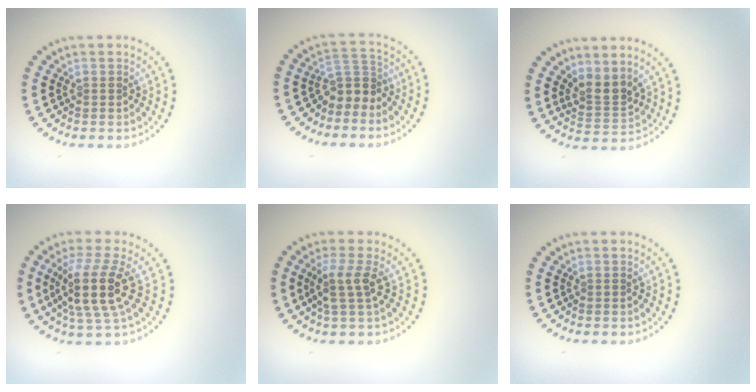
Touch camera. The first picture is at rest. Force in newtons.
{"total": 2.8, "press": 2.0, "slide": 2.0}
{"total": 2.6, "press": 1.9, "slide": 1.7}
{"total": 4.7, "press": 3.8, "slide": 2.8}
{"total": 2.5, "press": 2.0, "slide": 1.6}
{"total": 0.0}